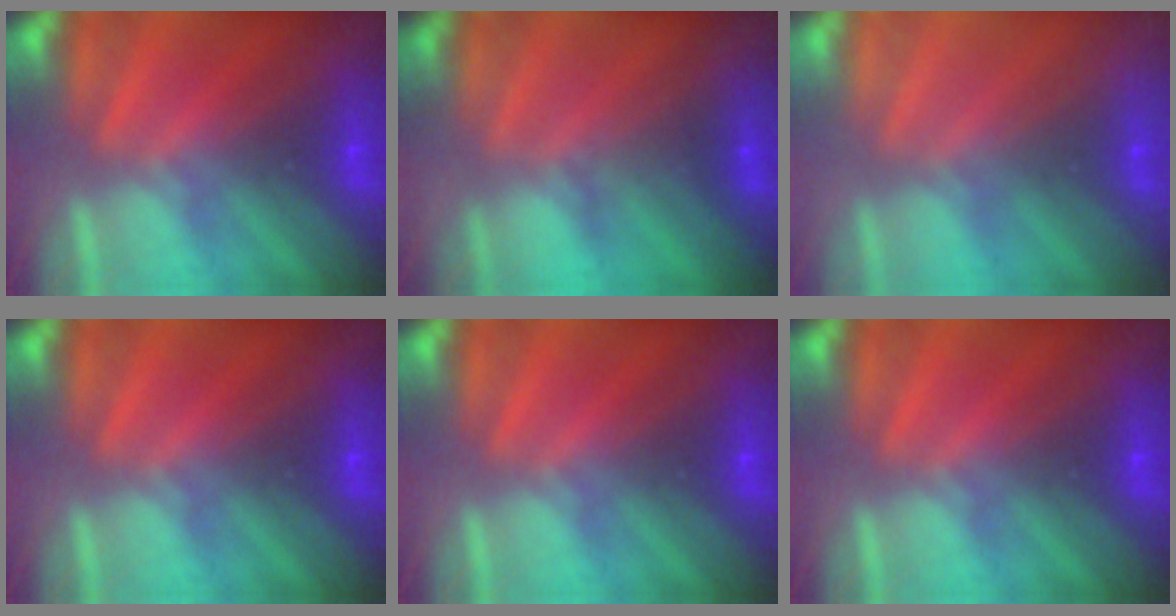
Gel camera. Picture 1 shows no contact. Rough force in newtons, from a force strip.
{"total": 1.7}
{"total": 2.9}
{"total": 0.0}
{"total": 0.0}
{"total": 0.0}